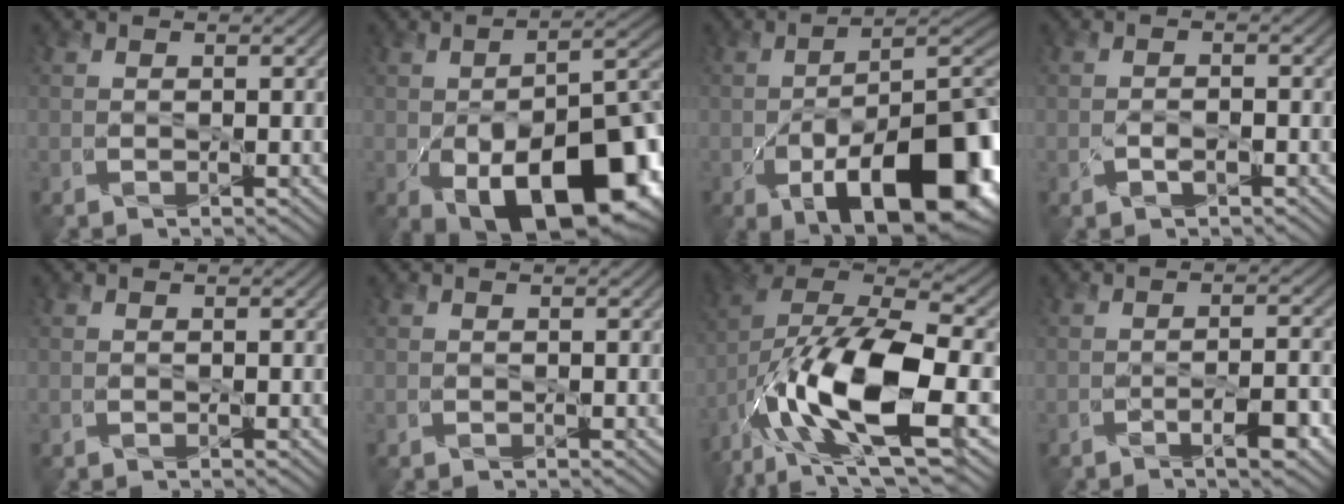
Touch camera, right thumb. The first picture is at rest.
{"total": 17.3, "force": [-6.6, 9.0, 13.2], "torque": [-0.173, -0.043, -0.088]}
{"total": 17.0, "force": [-6.6, 8.0, 13.5], "torque": [-0.190, -0.033, -0.096]}
{"total": 1.5, "force": [-0.9, 0.6, 1.1], "torque": [-0.023, -0.001, -0.015]}
{"total": 0.0}
{"total": 0.0}
{"total": 17.7, "force": [-6.4, 7.6, 14.7], "torque": [-0.311, -0.020, -0.109]}
{"total": 3.9, "force": [-2.5, 0.6, 2.9], "torque": [-0.044, 0.008, -0.037]}